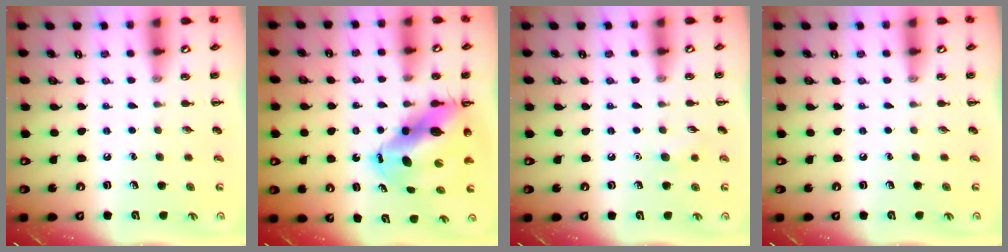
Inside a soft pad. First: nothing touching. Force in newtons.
{"total": 13.2, "press": 12.6, "slide": 3.7}
{"total": 5.9, "press": 5.7, "slide": 1.4}
{"total": 0.0}